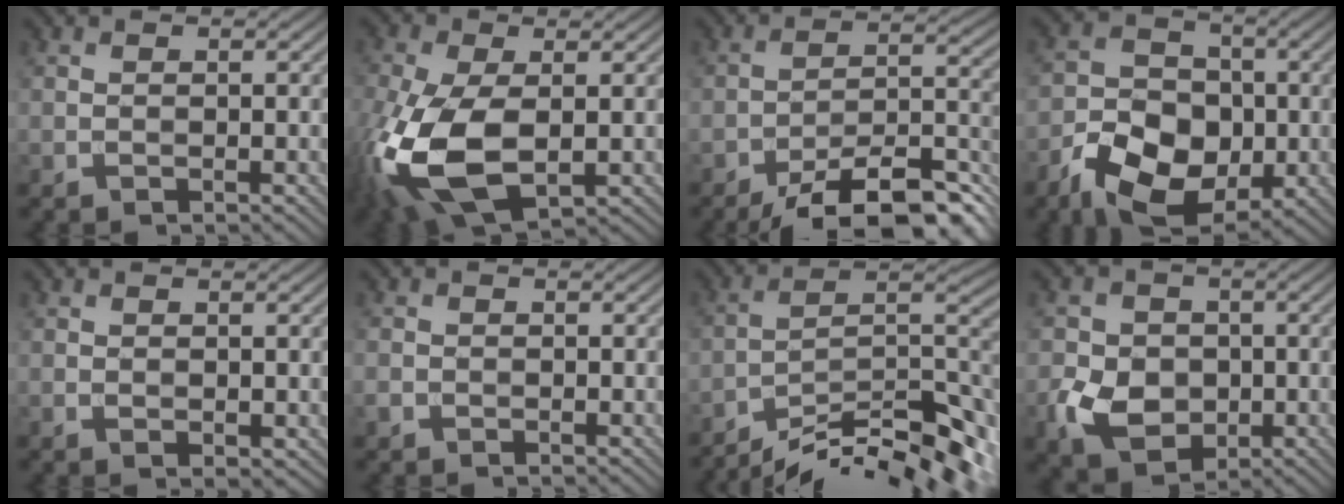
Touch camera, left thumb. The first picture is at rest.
{"total": 14.7, "force": [-3.0, 8.2, 11.9], "torque": [-0.308, -0.037, -0.044]}
{"total": 12.9, "force": [-9.7, 3.6, 7.7], "torque": [-0.119, -0.003, -0.152]}
{"total": 10.3, "force": [-4.0, 7.1, 6.2], "torque": [-0.126, -0.016, -0.080]}
{"total": 0.8, "force": [0.4, 0.4, 0.6], "torque": [-0.009, -0.004, 0.011]}
{"total": 1.1, "force": [-0.5, 0.9, 0.3], "torque": [-0.008, -0.006, -0.015]}
{"total": 14.9, "force": [-11.5, 3.0, 8.9], "torque": [-0.154, 0.006, -0.186]}
{"total": 7.0, "force": [-1.6, 5.7, 3.7], "torque": [-0.082, -0.013, -0.038]}